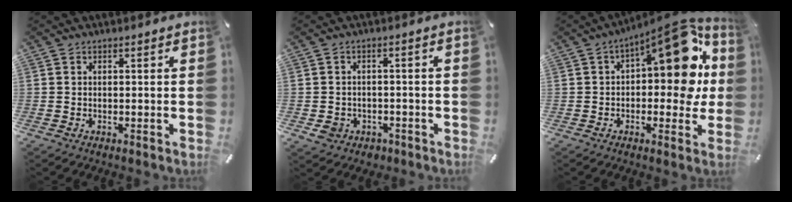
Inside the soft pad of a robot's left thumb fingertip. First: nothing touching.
{"total": 4.2, "force": [-1.6, 3.7, 1.4], "torque": [-0.020, 0.002, -0.029]}
{"total": 17.0, "force": [5.6, 8.2, 13.8], "torque": [-0.161, -0.047, 0.090]}